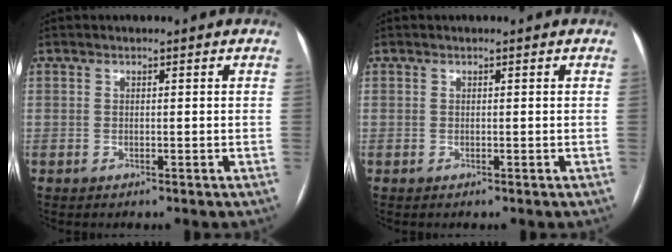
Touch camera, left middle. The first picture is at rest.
{"total": 0.0}